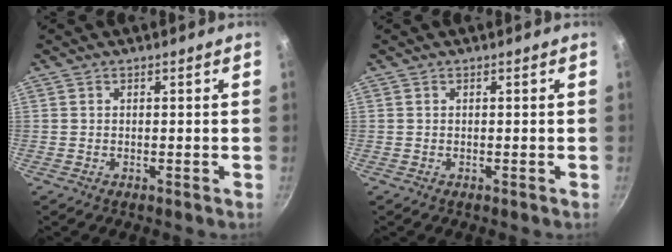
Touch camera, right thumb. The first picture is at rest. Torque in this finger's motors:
{"motor_torque": [0.00, 0.00, 0.12, 0.12, 0.00]}